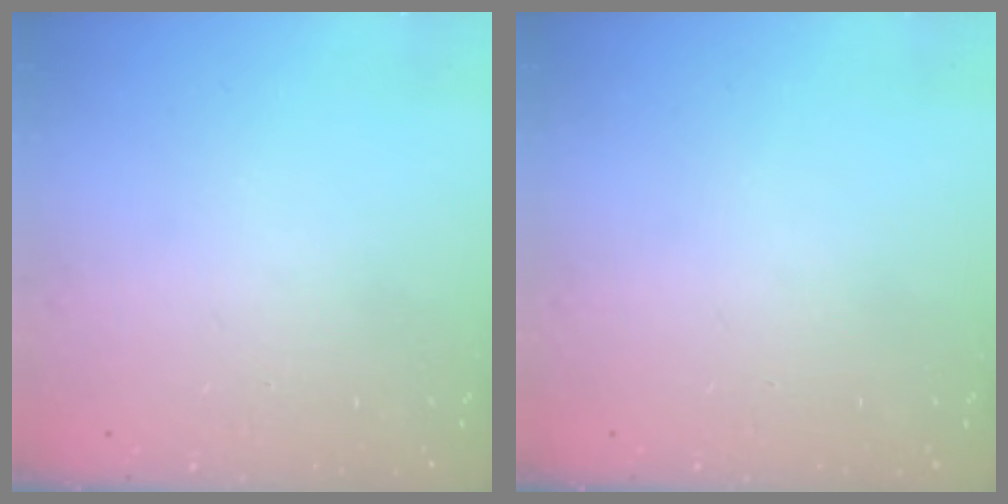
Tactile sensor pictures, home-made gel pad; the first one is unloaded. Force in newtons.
{"total": 0.0}